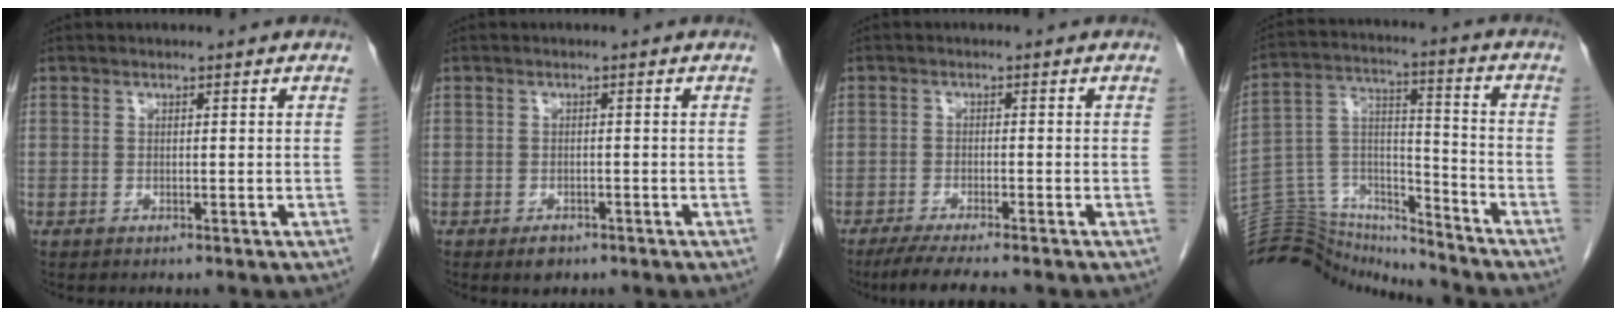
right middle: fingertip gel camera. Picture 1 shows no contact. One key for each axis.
{"total": 1.9, "fx": -1.3, "fy": 1.1, "fz": 0.9, "tx": -0.014, "ty": 0.000, "tz": -0.010}
{"total": 5.9, "fx": -4.9, "fy": 0.1, "fz": 3.4, "tx": -0.053, "ty": -0.016, "tz": -0.080}
{"total": 16.9, "fx": -16.7, "fy": 2.1, "fz": 1.6, "tx": -0.028, "ty": 0.058, "tz": -0.280}